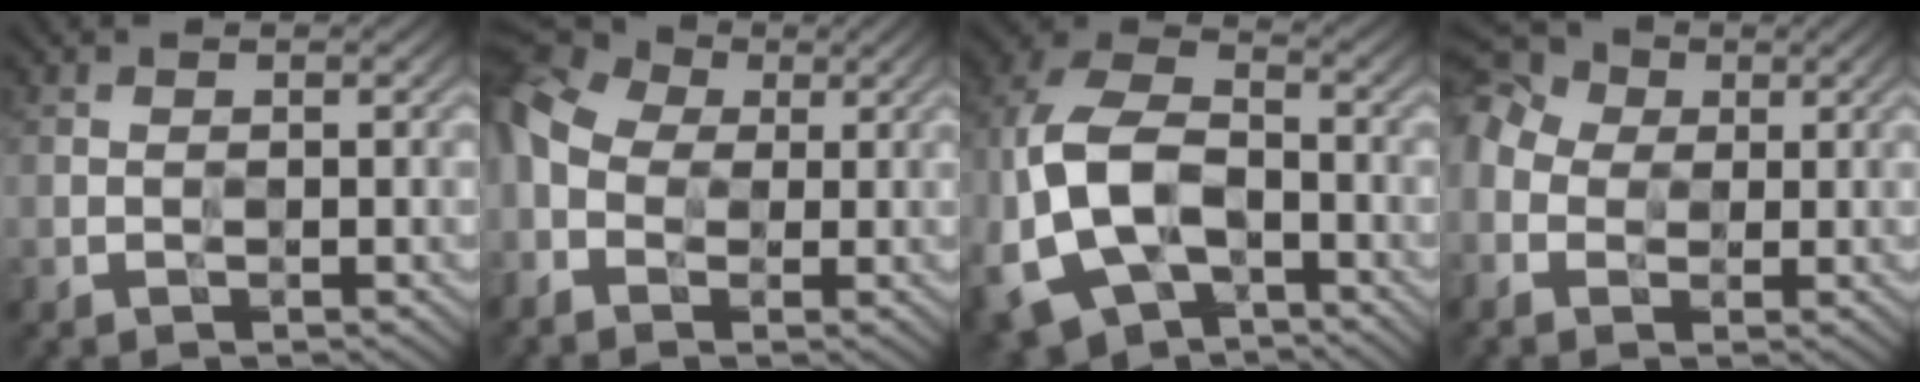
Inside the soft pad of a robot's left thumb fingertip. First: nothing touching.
{"total": 10.3, "force": [-0.1, 7.7, 6.9], "torque": [-0.202, 0.009, -0.011]}
{"total": 14.7, "force": [-4.9, 9.0, 10.5], "torque": [-0.261, -0.015, -0.102]}
{"total": 9.4, "force": [0.8, 7.6, 5.5], "torque": [-0.168, 0.017, -0.012]}